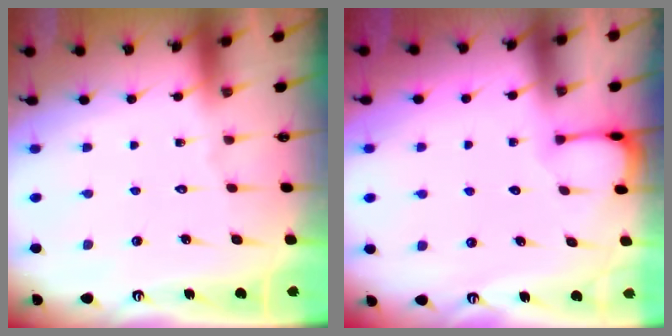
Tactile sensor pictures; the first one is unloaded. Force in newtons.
{"total": 1.9, "press": 1.9, "slide": 0.2}